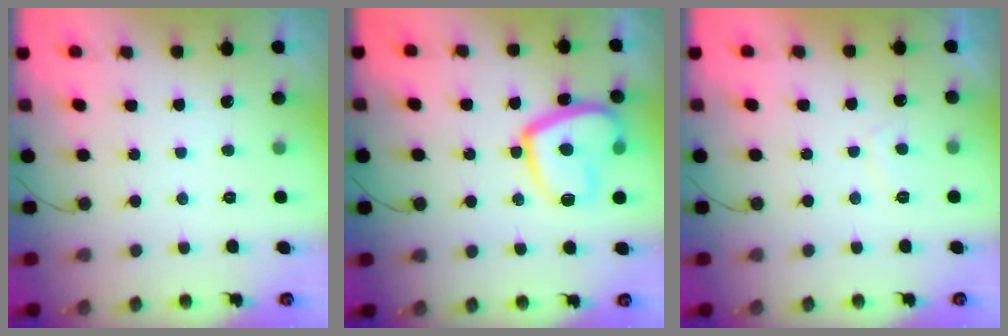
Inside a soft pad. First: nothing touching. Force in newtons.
{"total": 16.7, "press": 16.6, "slide": 2.0}
{"total": 1.8, "press": 1.6, "slide": 0.6}